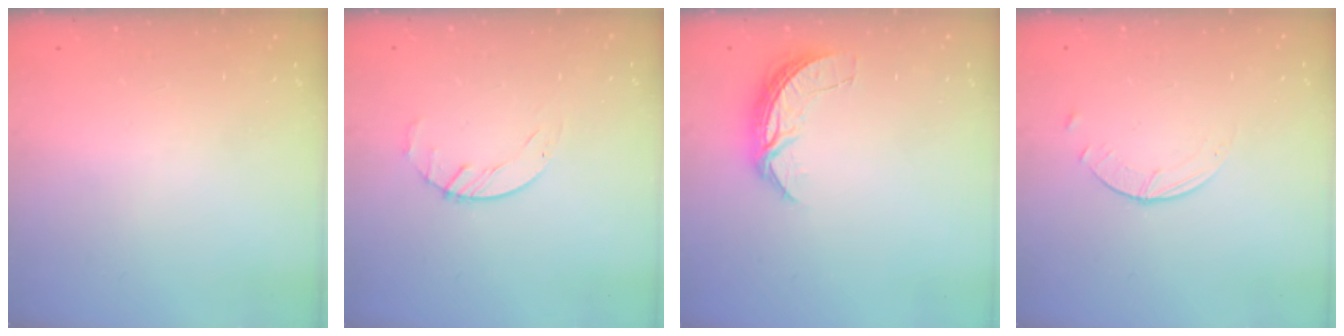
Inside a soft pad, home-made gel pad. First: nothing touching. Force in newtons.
{"total": 2.1, "press": 2.1, "slide": 0.3}
{"total": 6.9, "press": 6.8, "slide": 0.5}
{"total": 0.9, "press": 0.9, "slide": 0.1}